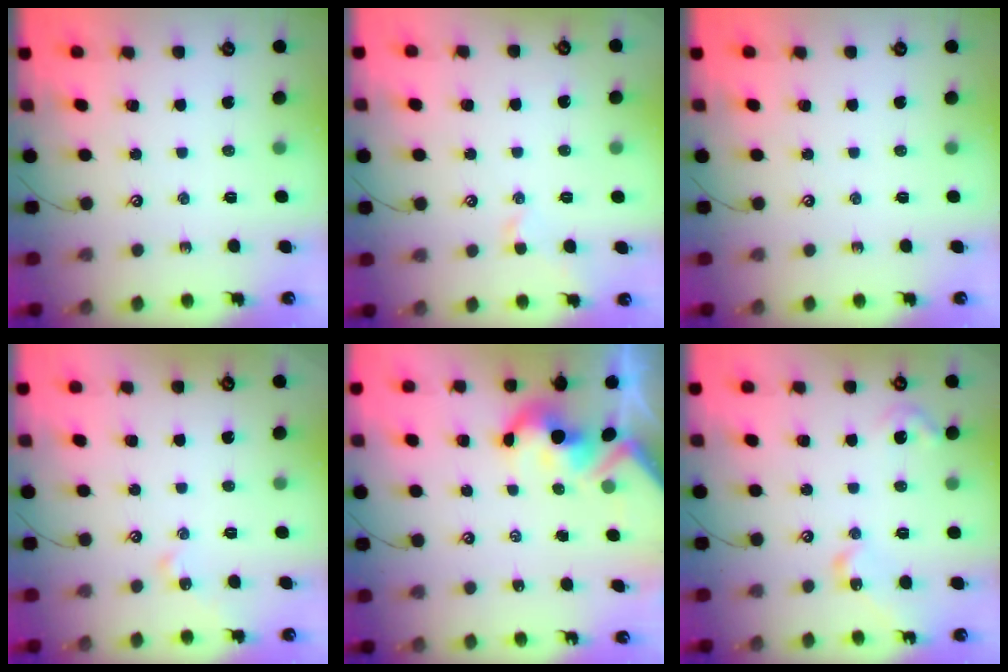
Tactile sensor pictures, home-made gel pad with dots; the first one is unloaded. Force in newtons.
{"total": 0.7, "press": 0.3, "slide": 0.7}
{"total": 0.0}
{"total": 0.9, "press": 0.9, "slide": 0.2}
{"total": 5.4, "press": 5.3, "slide": 0.8}
{"total": 8.0, "press": 7.9, "slide": 0.7}